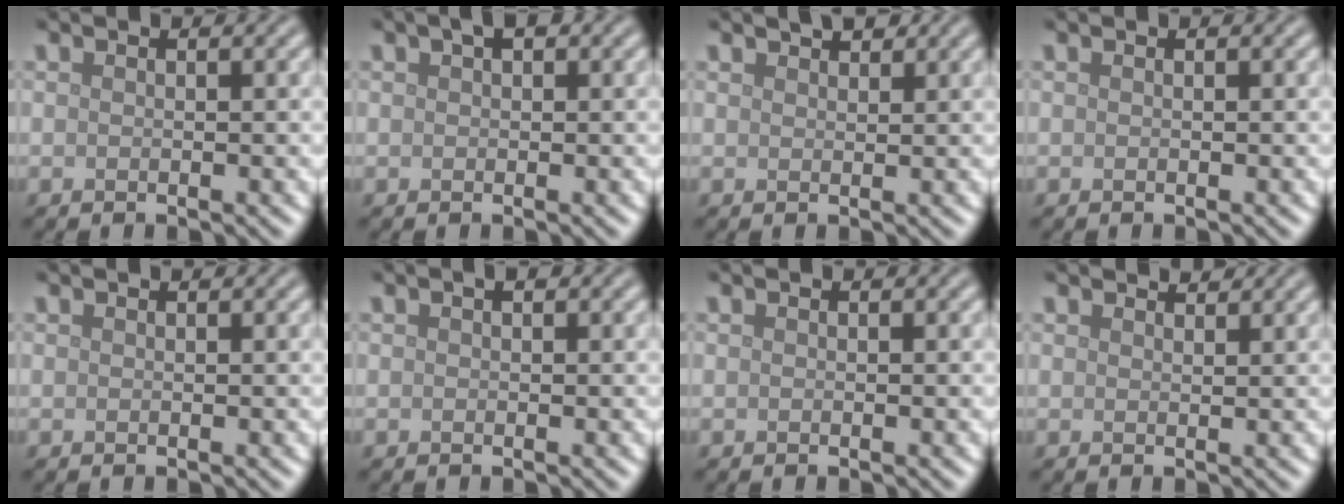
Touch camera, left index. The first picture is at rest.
{"total": 1.3, "force": [0.7, 0.7, 0.9], "torque": [-0.011, 0.006, 0.010]}
{"total": 1.7, "force": [1.4, 0.6, 0.6], "torque": [-0.009, 0.001, 0.025]}
{"total": 0.0}
{"total": 0.0}
{"total": 0.6, "force": [0.3, 0.3, 0.4], "torque": [-0.007, 0.002, 0.003]}
{"total": 0.0}
{"total": 1.5, "force": [1.5, 0.2, 0.2], "torque": [-0.007, -0.001, 0.021]}